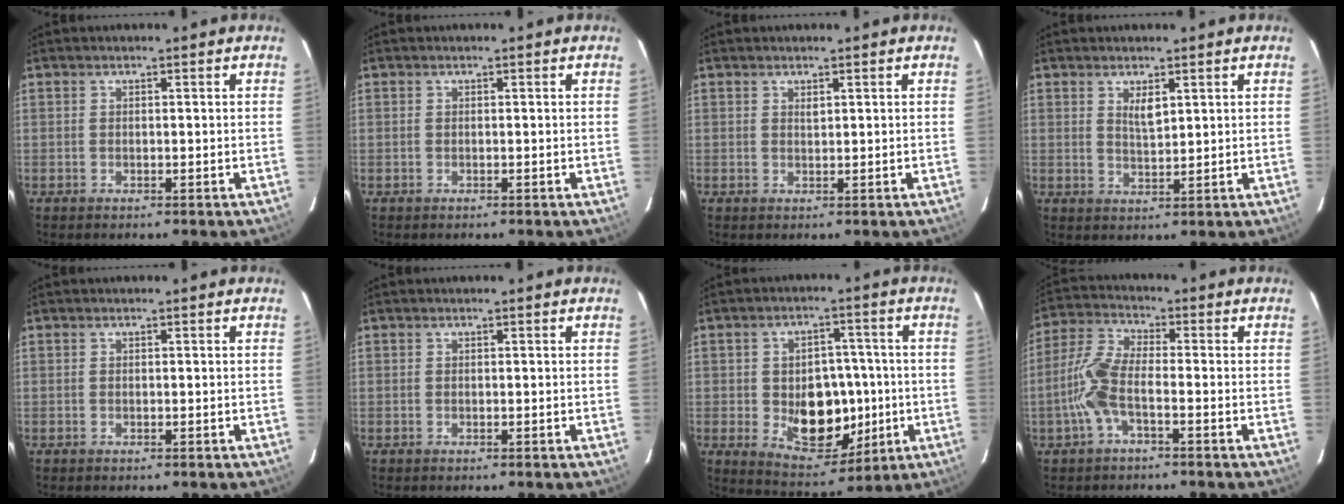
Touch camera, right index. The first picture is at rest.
{"total": 0.0}
{"total": 0.7, "force": [0.5, 0.3, 0.5], "torque": [-0.007, 0.002, 0.010]}
{"total": 3.0, "force": [1.4, 1.1, 2.4], "torque": [-0.040, -0.003, 0.027]}
{"total": 0.0}
{"total": 0.0}
{"total": 13.1, "force": [-1.9, 9.2, 9.2], "torque": [-0.164, 0.002, -0.004]}
{"total": 8.1, "force": [-2.8, 2.5, 7.2], "torque": [-0.171, 0.009, -0.059]}